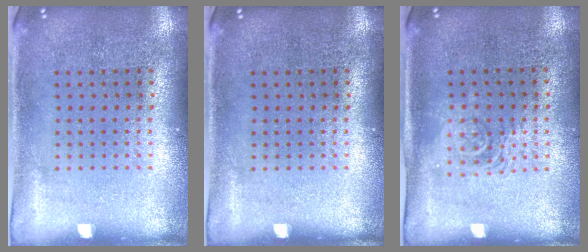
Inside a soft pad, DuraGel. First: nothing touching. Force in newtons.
{"total": 0.0}
{"total": 1.4, "press": 1.2, "slide": 0.7}